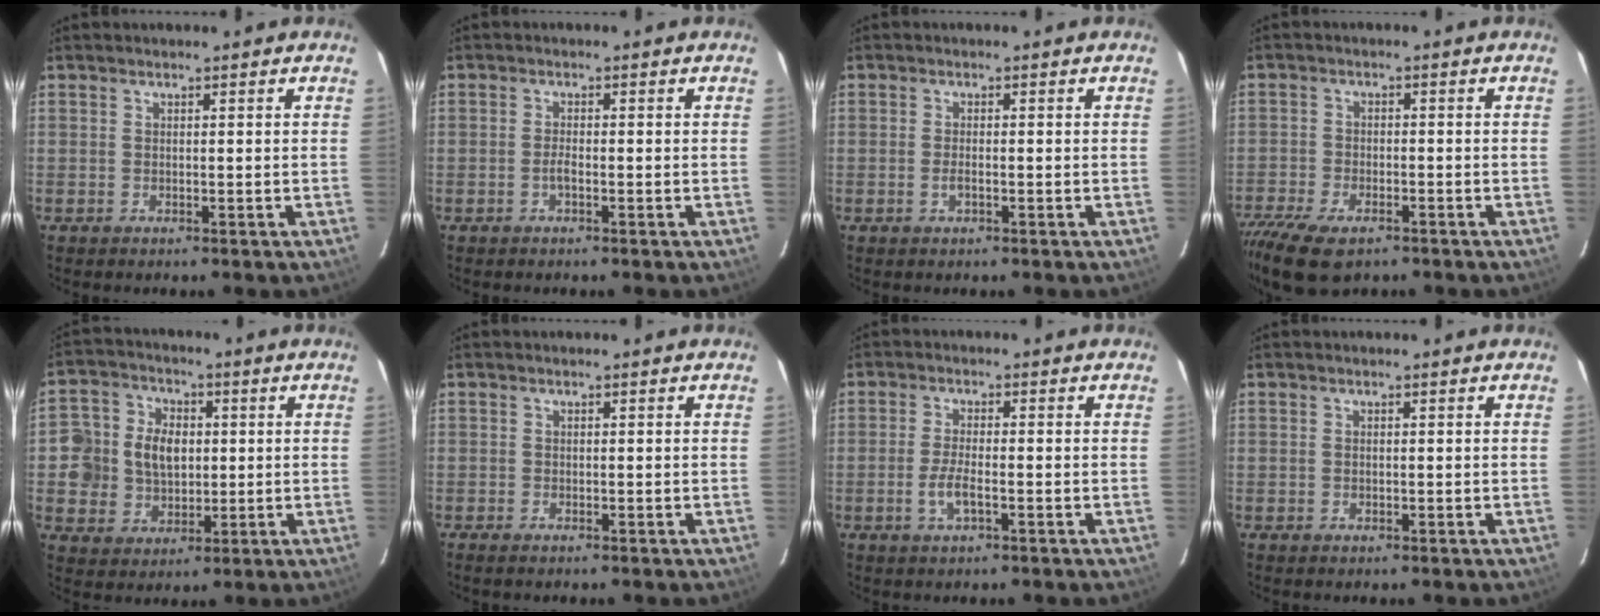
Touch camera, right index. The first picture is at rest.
{"total": 1.6, "force": [-0.6, 0.5, 1.4], "torque": [-0.029, 0.002, -0.013]}
{"total": 1.8, "force": [-0.6, 0.7, 1.5], "torque": [-0.032, -0.001, -0.011]}
{"total": 12.2, "force": [-8.6, 5.4, 6.8], "torque": [-0.169, -0.037, -0.153]}
{"total": 10.8, "force": [0.6, 9.7, 4.8], "torque": [-0.118, 0.023, 0.014]}
{"total": 1.1, "force": [-0.9, 0.4, 0.4], "torque": [-0.010, -0.004, -0.019]}
{"total": 4.3, "force": [-1.6, 1.2, 3.8], "torque": [-0.081, -0.003, -0.031]}
{"total": 0.7, "force": [-0.1, 0.5, 0.5], "torque": [-0.008, 0.001, -0.001]}